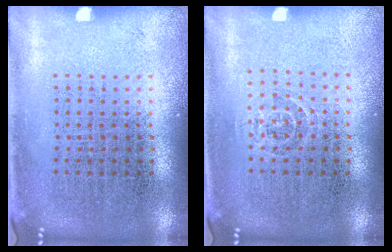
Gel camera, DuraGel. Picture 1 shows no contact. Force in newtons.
{"total": 0.8, "press": 0.5, "slide": 0.6}